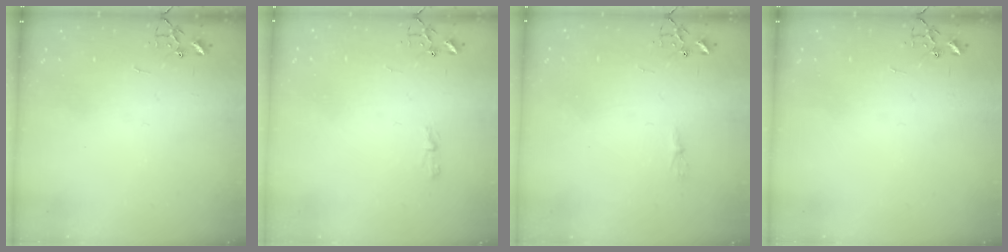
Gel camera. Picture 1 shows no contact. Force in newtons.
{"total": 3.9, "press": 3.9, "slide": 0.5}
{"total": 4.1, "press": 4.1, "slide": 0.5}
{"total": 0.0}